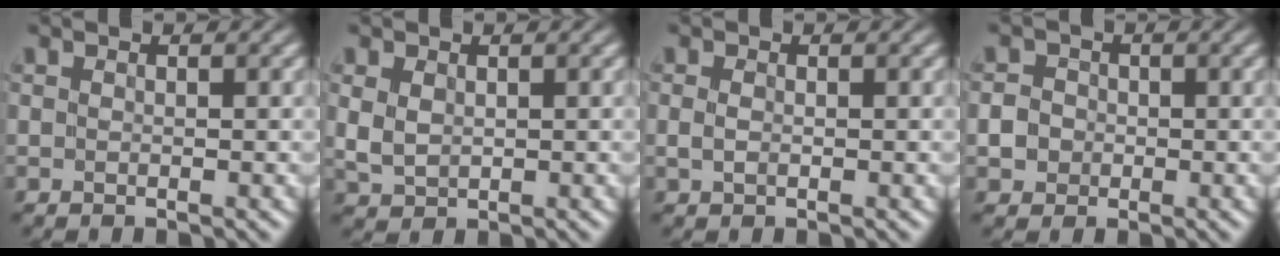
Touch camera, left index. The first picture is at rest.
{"total": 2.0, "force": [0.6, 1.5, 1.2], "torque": [-0.032, -0.001, 0.016]}
{"total": 0.9, "force": [0.0, 0.6, 0.7], "torque": [-0.017, -0.001, -0.002]}
{"total": 2.2, "force": [-0.3, 2.0, 0.7], "torque": [0.001, 0.006, -0.010]}